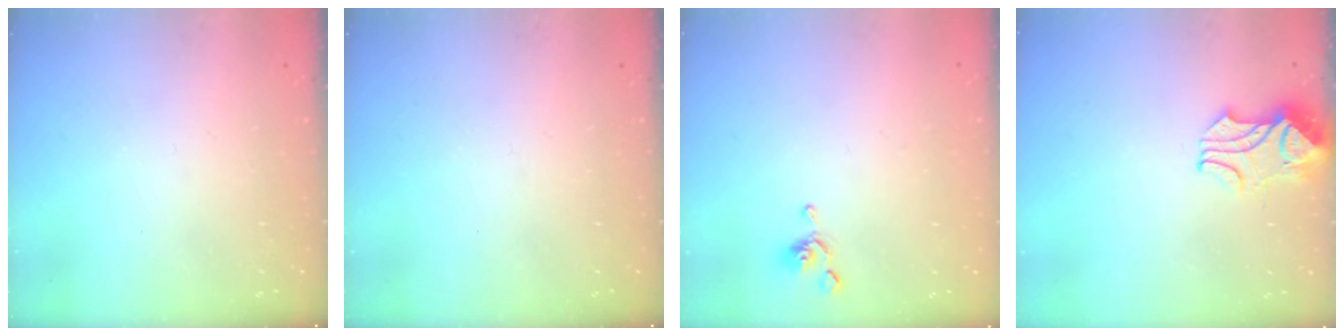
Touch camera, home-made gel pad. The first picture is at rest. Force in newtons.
{"total": 0.0}
{"total": 0.0}
{"total": 2.4, "press": 2.2, "slide": 0.9}